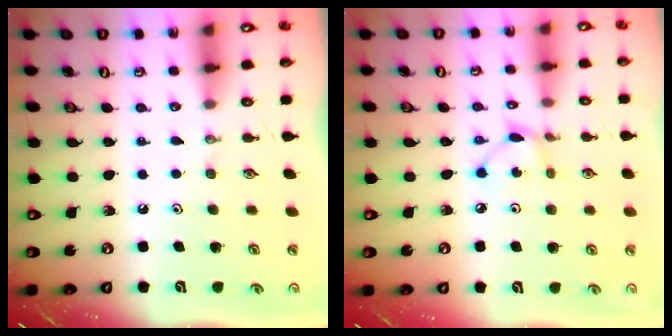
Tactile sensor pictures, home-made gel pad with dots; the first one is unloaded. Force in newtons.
{"total": 3.6, "press": 3.6, "slide": 0.1}